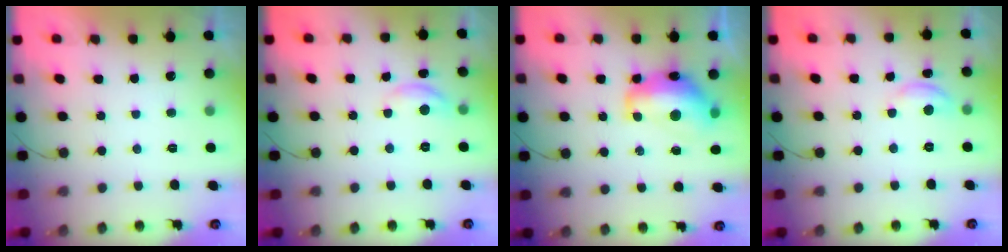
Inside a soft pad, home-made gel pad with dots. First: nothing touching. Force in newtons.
{"total": 6.6, "press": 6.6, "slide": 0.4}
{"total": 14.0, "press": 13.8, "slide": 1.8}
{"total": 5.2, "press": 5.2, "slide": 0.5}